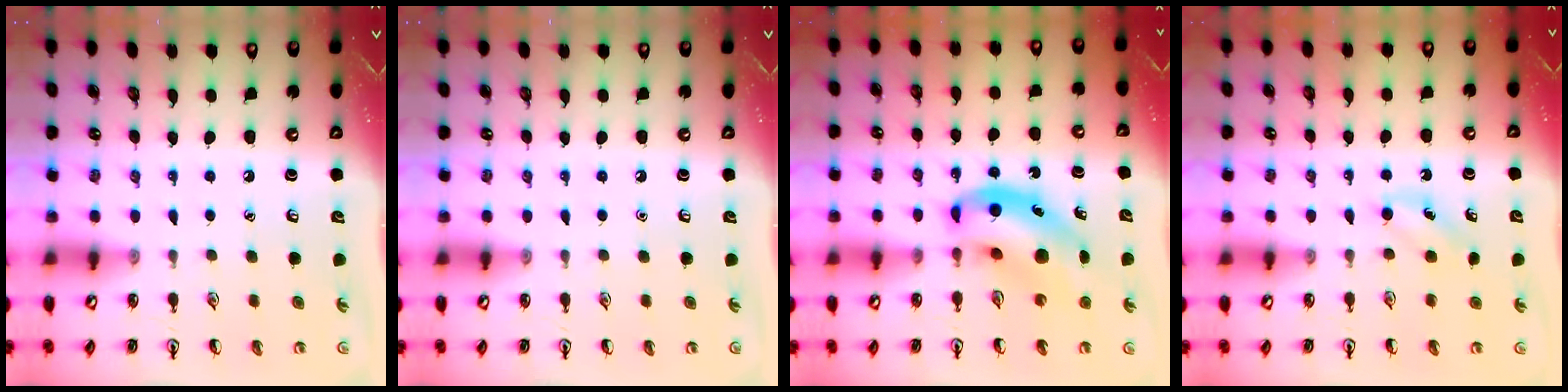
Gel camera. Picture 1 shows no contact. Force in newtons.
{"total": 0.0}
{"total": 11.9, "press": 11.4, "slide": 3.3}
{"total": 3.5, "press": 3.3, "slide": 1.0}